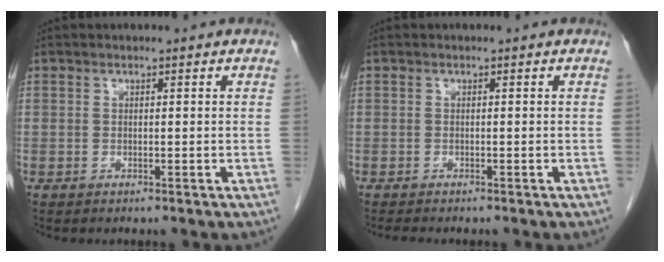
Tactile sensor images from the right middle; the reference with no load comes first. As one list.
[{"total": 2.0, "force": [-1.7, 0.4, 0.9], "torque": [-0.018, -0.005, -0.022]}]